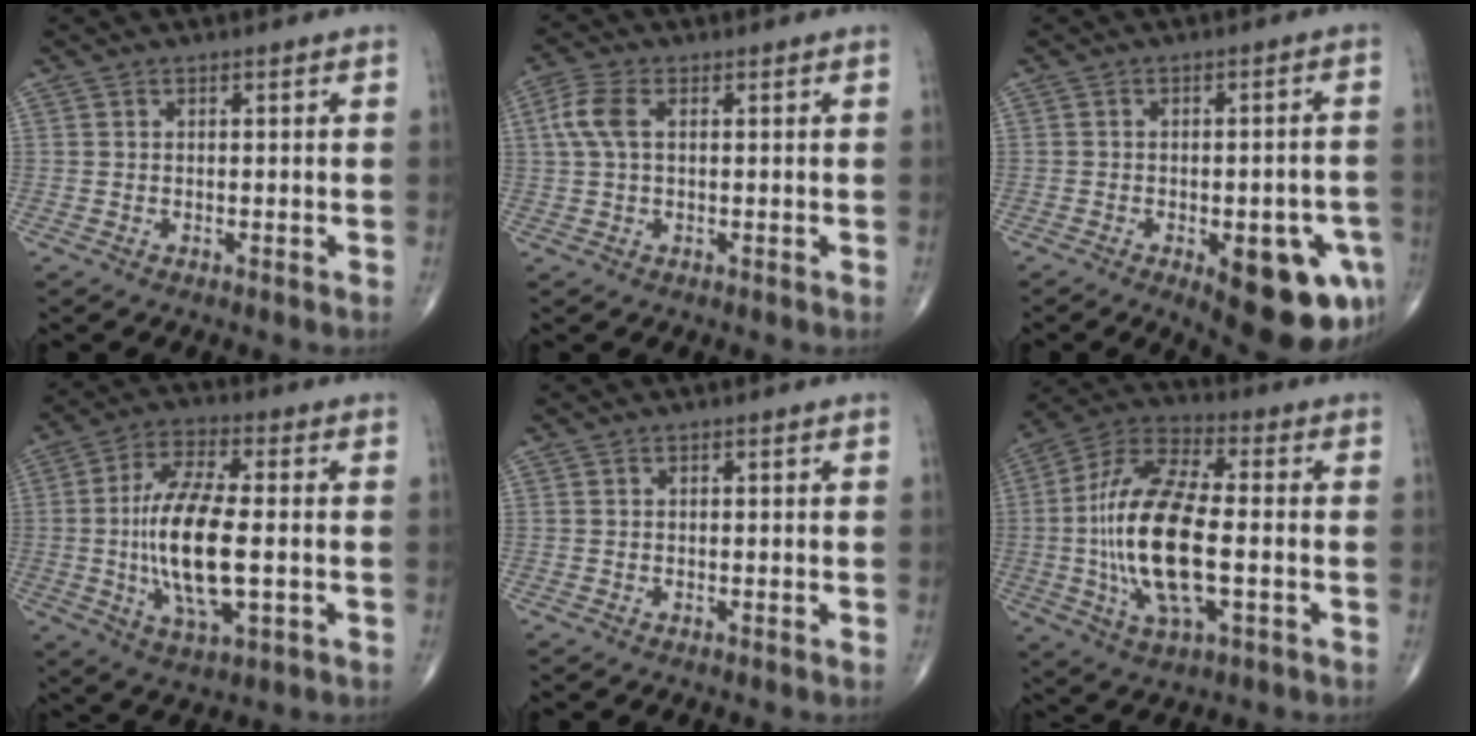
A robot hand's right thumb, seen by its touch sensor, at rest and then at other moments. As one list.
[{"total": 5.2, "force": [1.1, 2.8, 4.2], "torque": [-0.115, 0.017, 0.019]}, {"total": 15.6, "force": [-6.2, 6.2, 12.9], "torque": [-0.107, 0.018, -0.061]}, {"total": 16.0, "force": [-1.3, 5.8, 14.8], "torque": [-0.290, 0.003, -0.023]}, {"total": 0.0}, {"total": 20.1, "force": [-2.1, 8.2, 18.2], "torque": [-0.370, 0.019, -0.038]}]